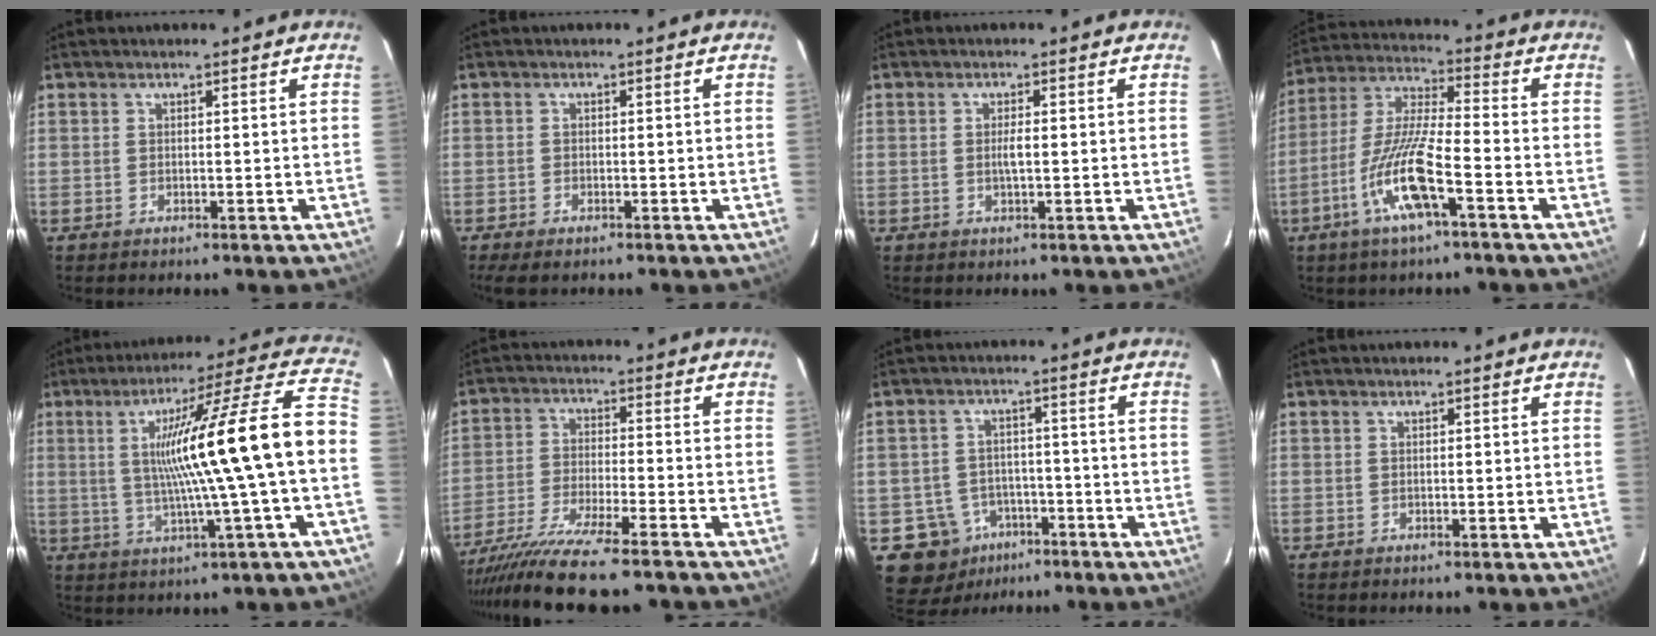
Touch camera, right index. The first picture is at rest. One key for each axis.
{"total": 3.4, "fx": -2.4, "fy": 1.2, "fz": 2.0, "tx": -0.040, "ty": -0.009, "tz": -0.036}
{"total": 2.0, "fx": -0.2, "fy": 0.2, "fz": 2.0, "tx": -0.040, "ty": 0.002, "tz": -0.003}
{"total": 12.6, "fx": -5.4, "fy": 1.1, "fz": 11.3, "tx": -0.236, "ty": -0.004, "tz": -0.107}
{"total": 18.8, "fx": -0.4, "fy": -1.3, "fz": 18.8, "tx": -0.289, "ty": 0.018, "tz": -0.012}
{"total": 15.8, "fx": -13.4, "fy": 0.5, "fz": 8.4, "tx": -0.152, "ty": -0.037, "tz": -0.222}
{"total": 9.6, "fx": -4.2, "fy": 8.4, "fz": 1.6, "tx": -0.040, "ty": 0.014, "tz": -0.052}
{"total": 0.0}